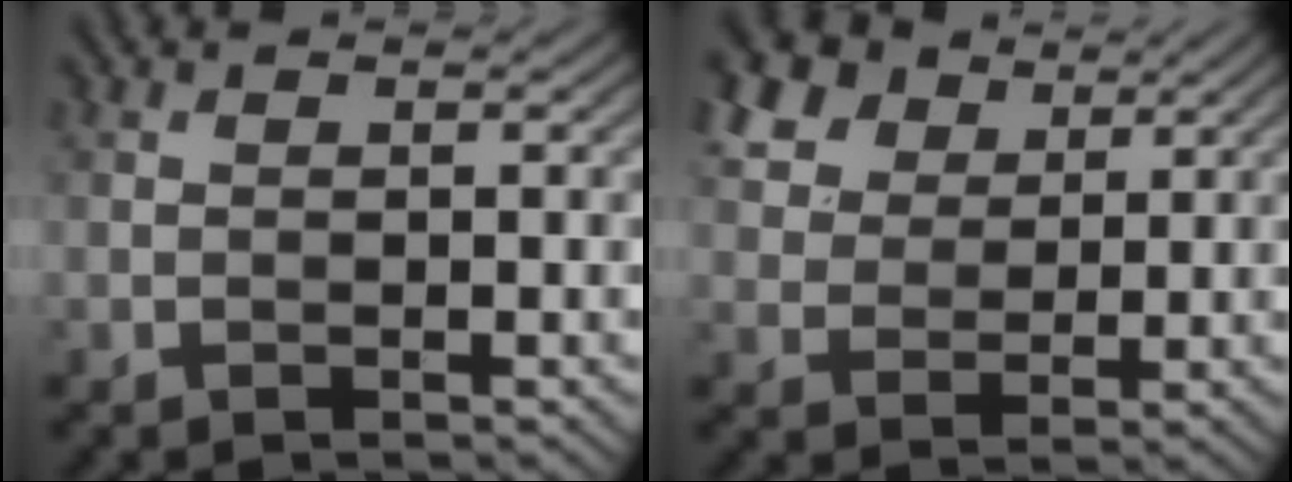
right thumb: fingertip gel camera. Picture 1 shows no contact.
{"total": 10.3, "force": [6.4, 6.6, 4.7], "torque": [-0.166, 0.011, 0.130]}